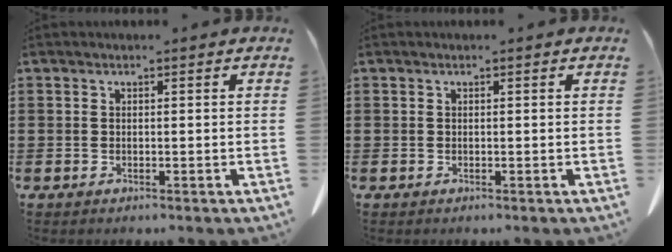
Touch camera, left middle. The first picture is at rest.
{"total": 0.0}